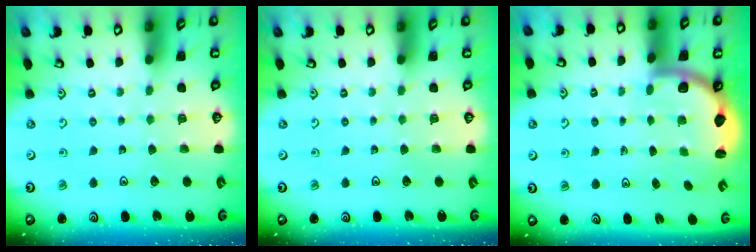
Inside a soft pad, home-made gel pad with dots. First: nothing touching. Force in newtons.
{"total": 0.0}
{"total": 2.6, "press": 2.5, "slide": 0.7}